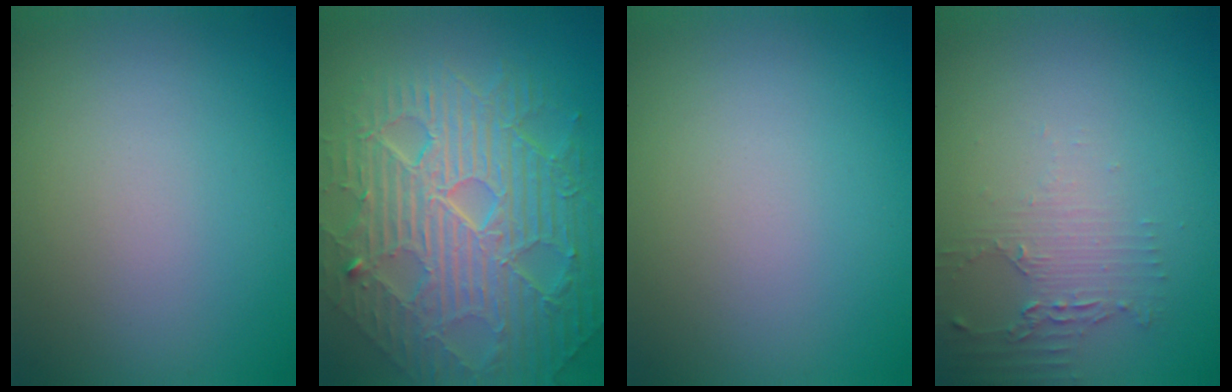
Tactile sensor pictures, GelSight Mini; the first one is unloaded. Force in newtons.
{"total": 11.1, "press": 7.2, "slide": 8.5}
{"total": 0.0}
{"total": 2.2, "press": 1.8, "slide": 1.2}